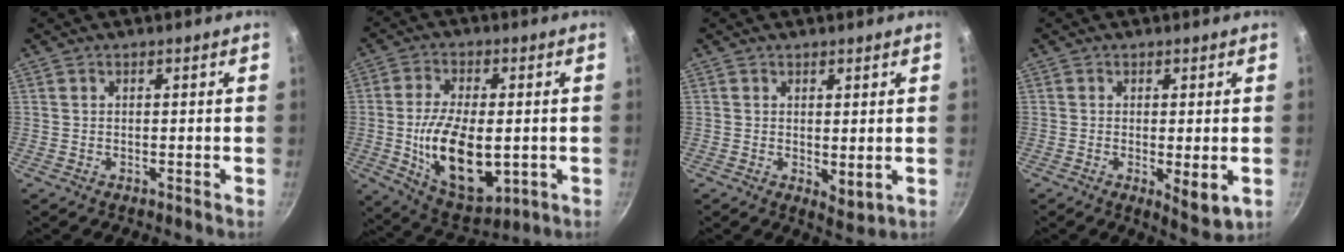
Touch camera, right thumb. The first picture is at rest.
{"total": 16.6, "force": [-1.9, 8.6, 14.0], "torque": [-0.235, -0.004, -0.019]}
{"total": 3.5, "force": [0.9, 1.6, 3.0], "torque": [-0.042, -0.020, 0.014]}
{"total": 5.3, "force": [-0.8, 1.6, 5.0], "torque": [-0.072, -0.016, -0.006]}